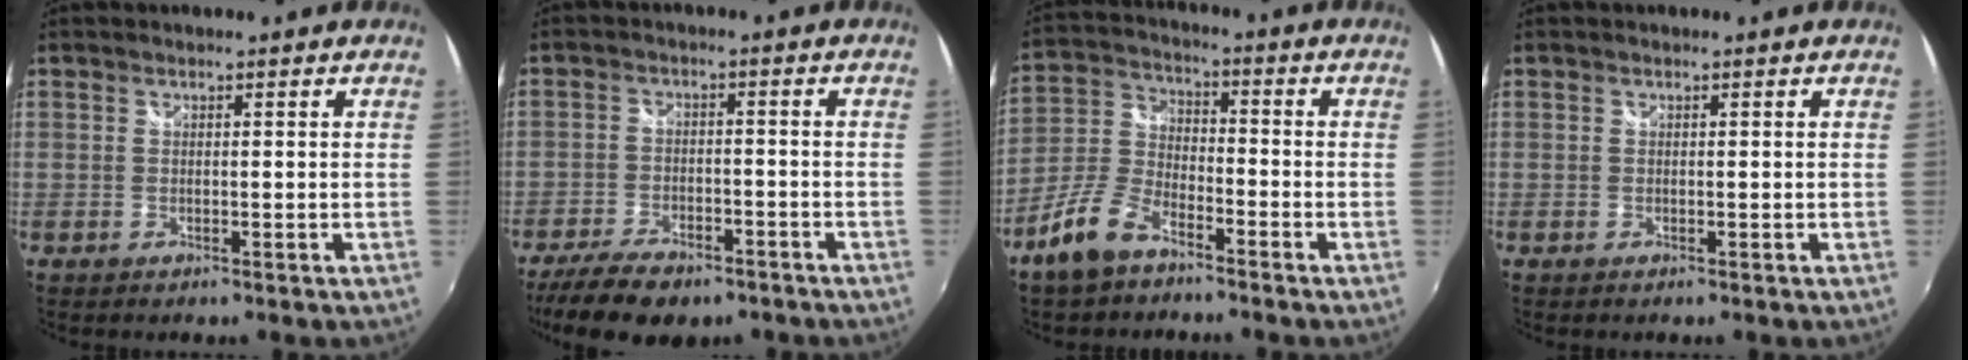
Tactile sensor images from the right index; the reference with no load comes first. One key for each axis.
{"total": 12.8, "fx": -9.6, "fy": 5.6, "fz": 6.5, "tx": -0.160, "ty": -0.024, "tz": -0.156}
{"total": 9.5, "fx": -6.6, "fy": 3.9, "fz": 5.5, "tx": -0.130, "ty": 0.004, "tz": -0.133}
{"total": 0.0}